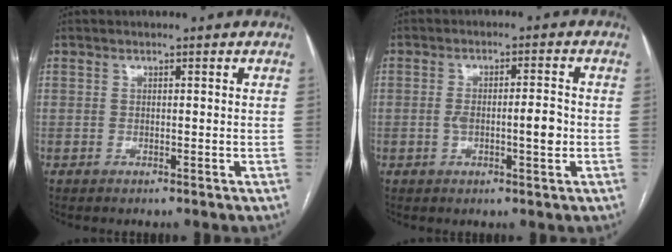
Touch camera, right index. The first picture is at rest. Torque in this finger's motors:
{"motor_torque": [0.82, -0.02, 0.20, 0.09]}